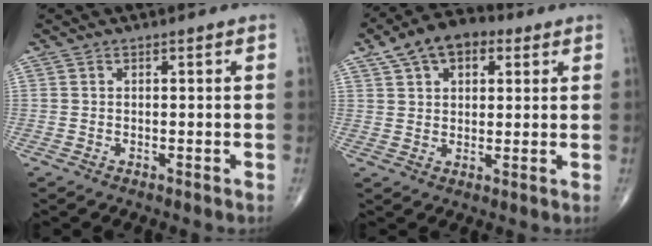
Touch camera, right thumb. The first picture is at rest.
{"total": 11.2, "force": [5.2, 6.6, 7.3], "torque": [-0.103, 0.010, 0.079]}